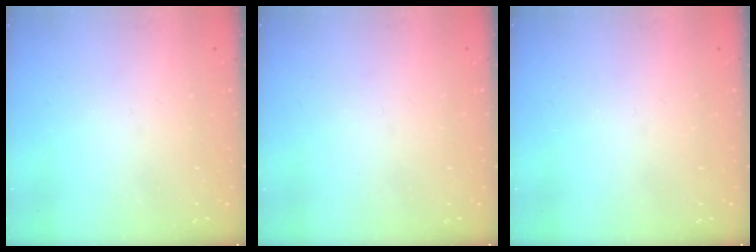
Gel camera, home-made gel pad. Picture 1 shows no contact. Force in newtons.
{"total": 0.0}
{"total": 0.0}